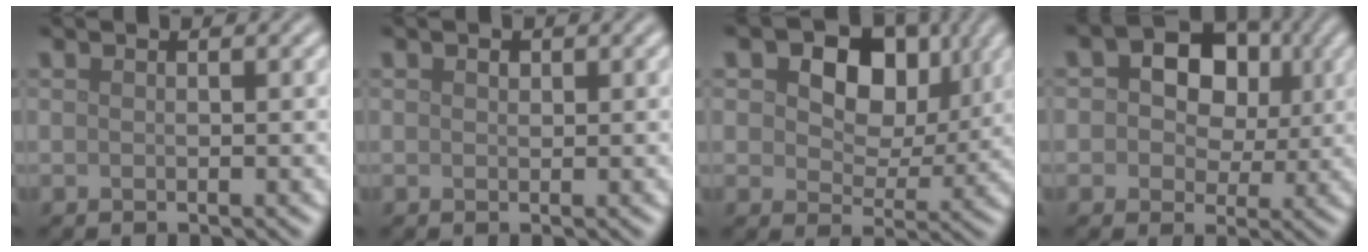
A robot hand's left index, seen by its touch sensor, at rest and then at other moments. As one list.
[{"total": 0.6, "force": [0.3, 0.4, 0.3], "torque": [-0.003, -0.001, 0.002]}, {"total": 8.6, "force": [3.3, 5.6, 5.6], "torque": [-0.086, 0.008, 0.032]}, {"total": 9.4, "force": [2.7, 7.2, 5.4], "torque": [-0.052, 0.042, 0.011]}]